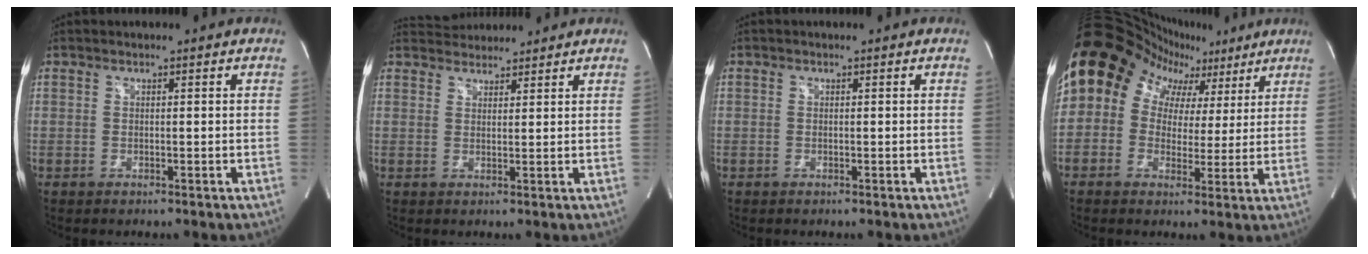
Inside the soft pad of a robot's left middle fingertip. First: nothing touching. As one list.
[{"total": 5.2, "force": [5.0, 1.2, 0.6], "torque": [-0.012, 0.029, 0.081]}, {"total": 0.0}, {"total": 15.8, "force": [7.2, 12.4, 6.6], "torque": [-0.127, 0.074, 0.108]}]